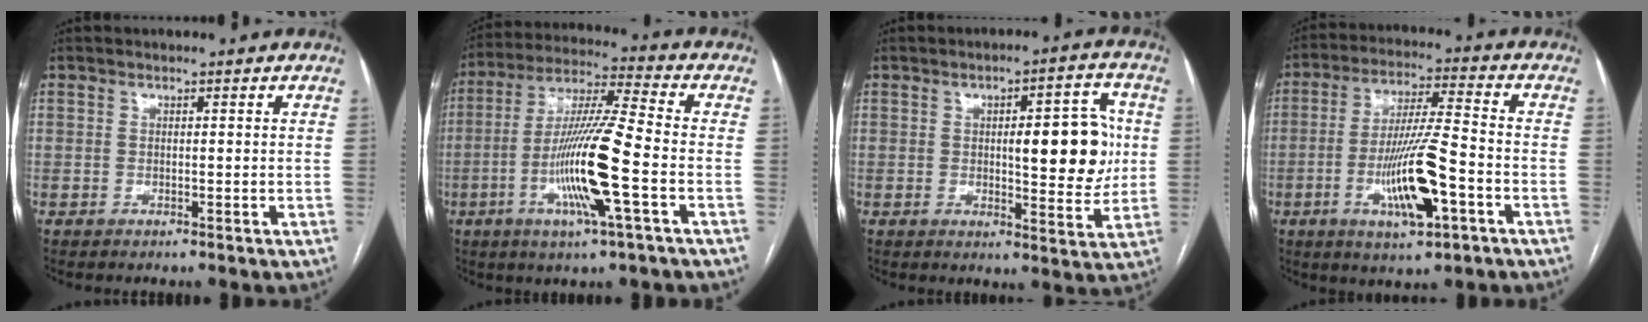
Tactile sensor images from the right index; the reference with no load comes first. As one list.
[{"total": 14.9, "force": [-4.2, 0.0, 14.3], "torque": [-0.283, -0.007, -0.084]}, {"total": 11.1, "force": [1.0, 3.3, 10.5], "torque": [-0.132, 0.013, 0.017]}, {"total": 13.0, "force": [-4.6, 1.5, 12.1], "torque": [-0.230, -0.008, -0.079]}]